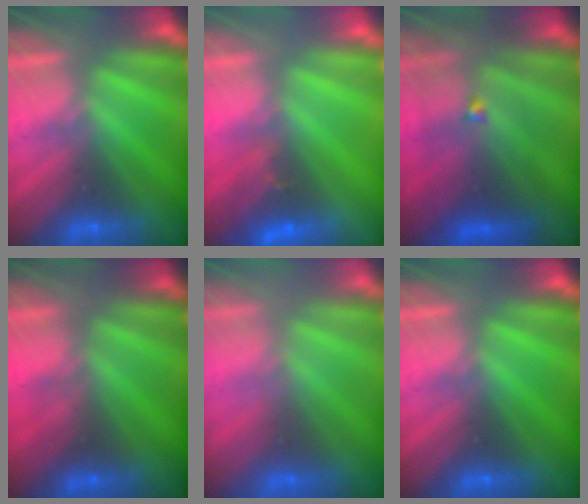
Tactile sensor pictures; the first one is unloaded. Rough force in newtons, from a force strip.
{"total": 2.7}
{"total": 4.7}
{"total": 2.1}
{"total": 2.9}
{"total": 0.0}